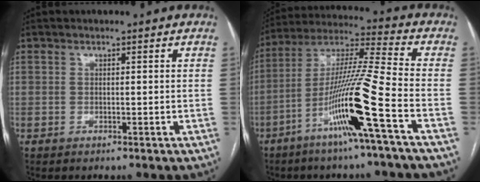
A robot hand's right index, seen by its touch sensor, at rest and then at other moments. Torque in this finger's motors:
{"motor_torque": [2.14, 0.00, 0.97, 0.21]}